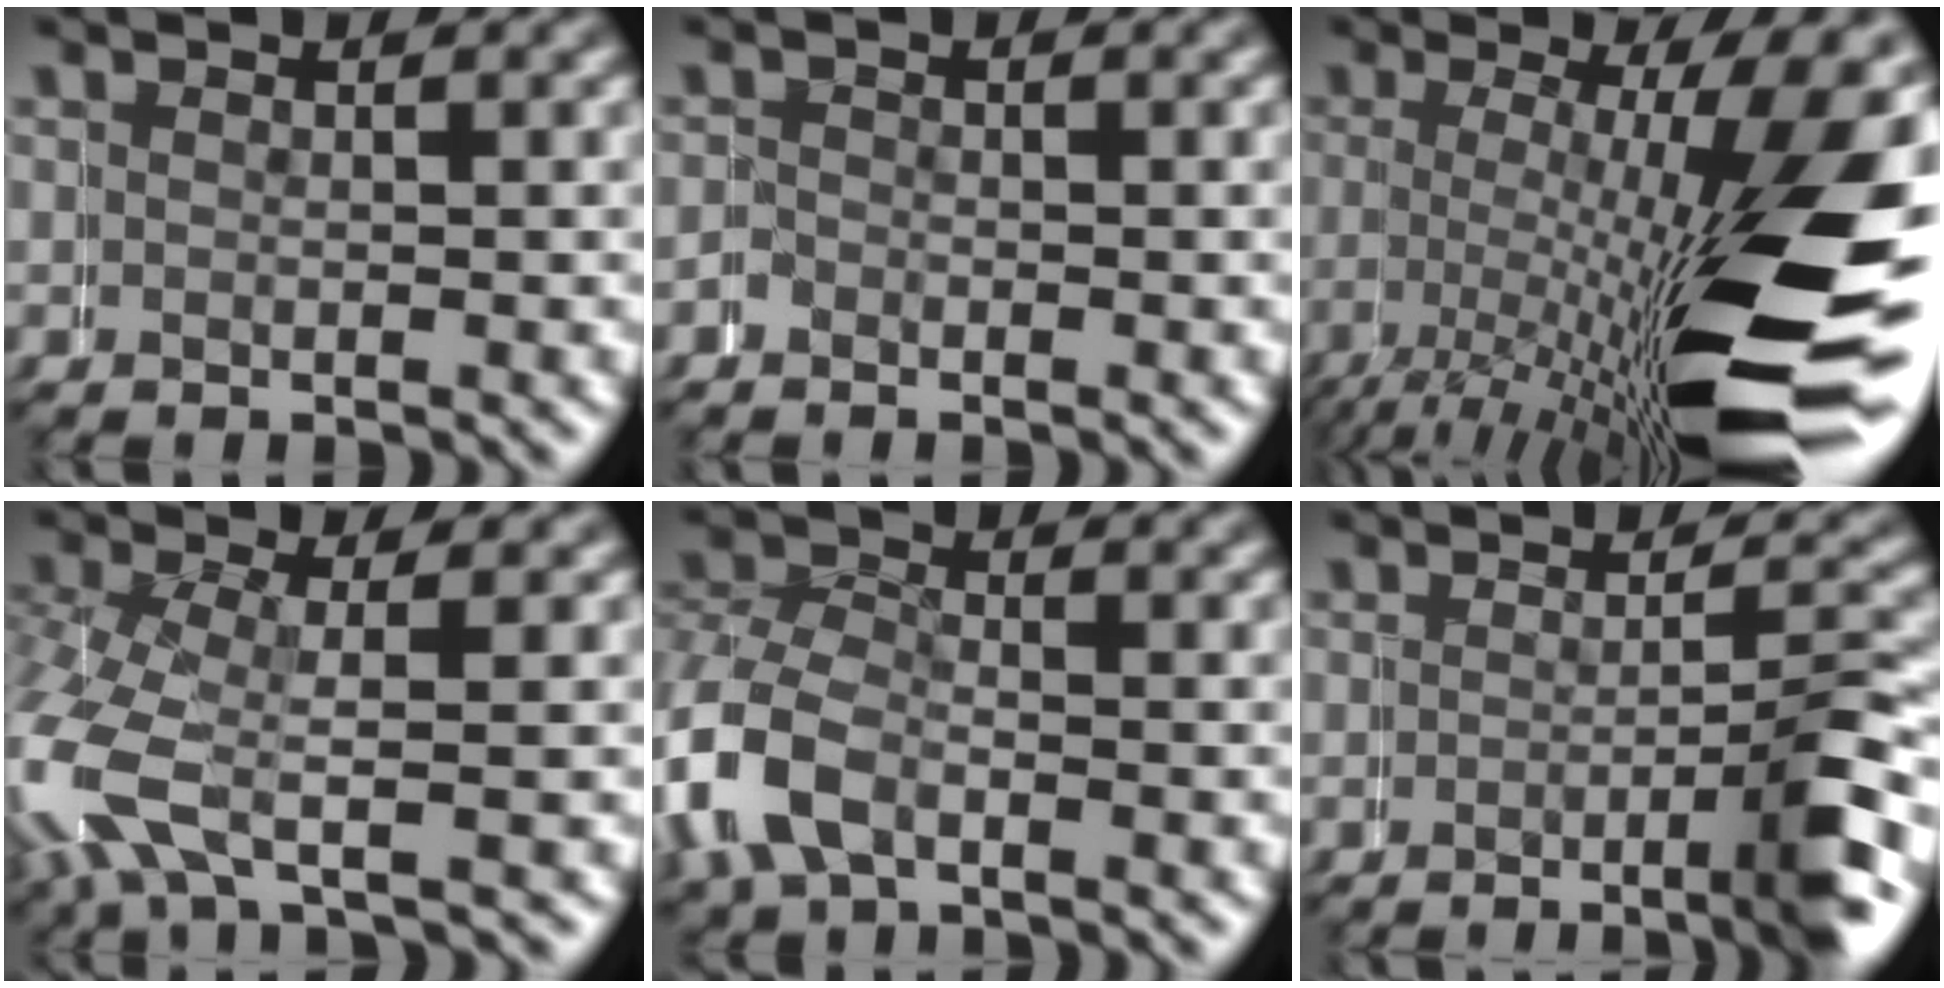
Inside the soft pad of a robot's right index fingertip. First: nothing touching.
{"total": 1.0, "force": [-0.8, 0.6, -0.1], "torque": [-0.001, 0.001, -0.017]}
{"total": 16.2, "force": [-2.5, 5.6, 15.0], "torque": [-0.227, -0.019, -0.018]}
{"total": 5.2, "force": [-1.2, 2.9, 4.2], "torque": [-0.126, -0.018, -0.012]}
{"total": 6.7, "force": [-2.1, 5.3, 3.4], "torque": [-0.116, -0.016, -0.032]}
{"total": 5.7, "force": [-2.5, 1.3, 5.0], "torque": [-0.058, 0.007, -0.043]}